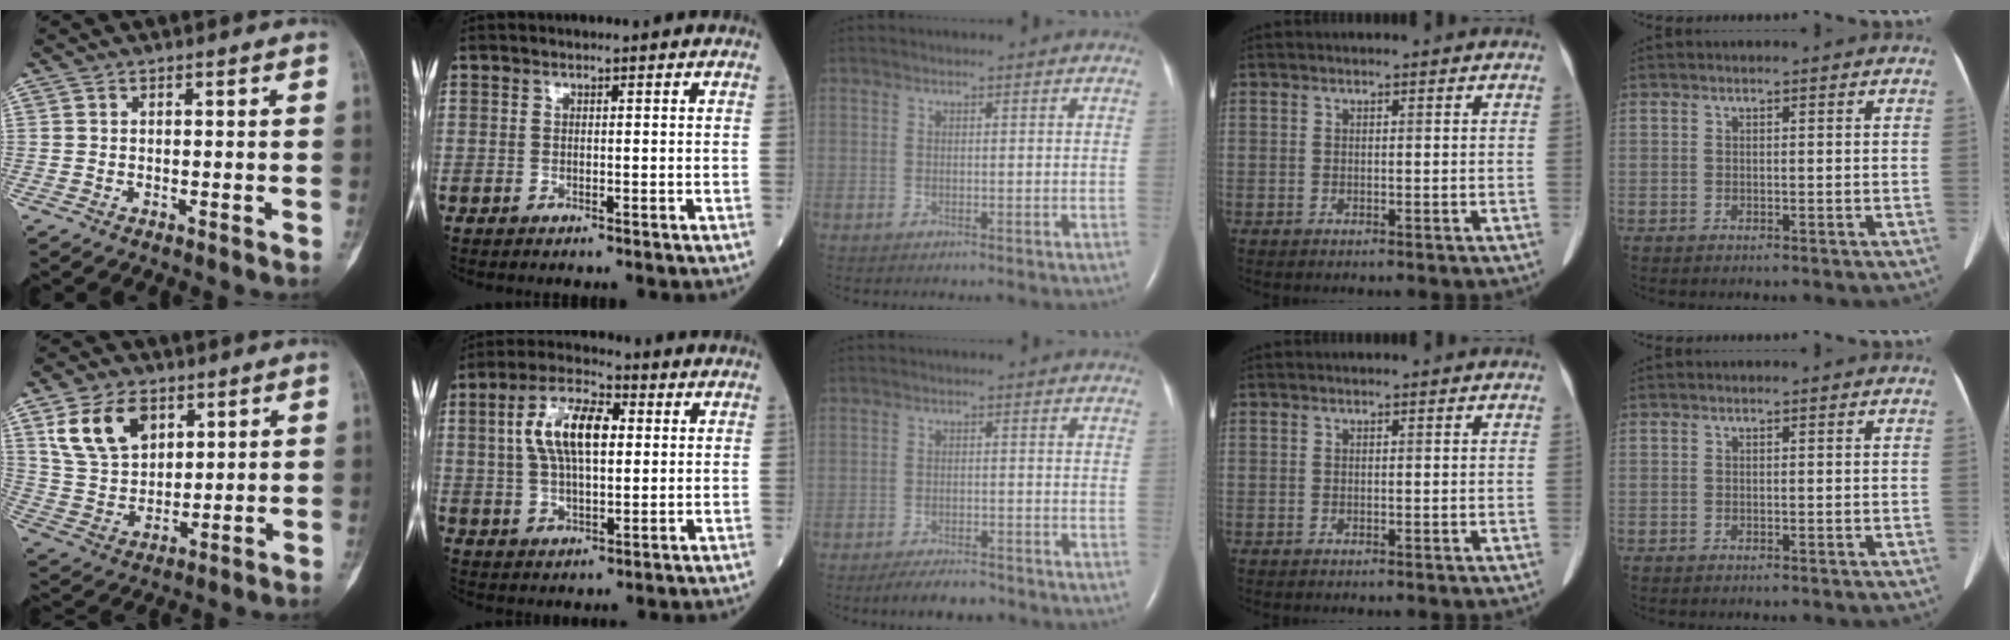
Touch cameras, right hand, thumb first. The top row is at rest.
{"thumb": {"total": 12.6, "force": [5.9, 8.3, 7.5], "torque": [-0.119, -0.018, 0.123]}, "index": {"total": 10.6, "force": [2.3, 4.2, 9.5], "torque": [-0.190, 0.019, 0.040]}, "middle": {"total": 4.7, "force": [-4.0, 1.3, 2.1], "torque": [-0.037, -0.005, -0.063]}}